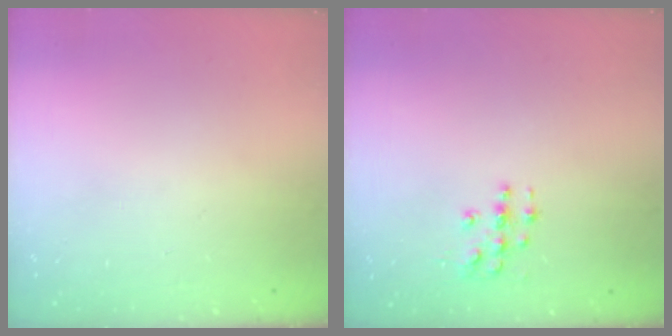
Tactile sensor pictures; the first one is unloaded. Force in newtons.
{"total": 4.2, "press": 4.2, "slide": 0.1}